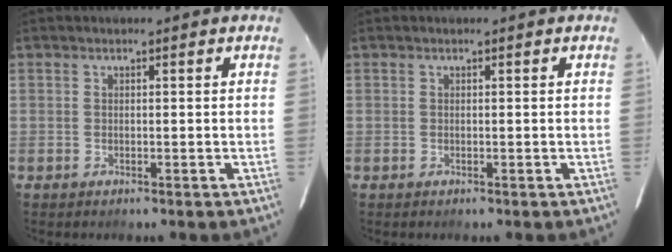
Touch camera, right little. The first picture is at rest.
{"total": 0.0}